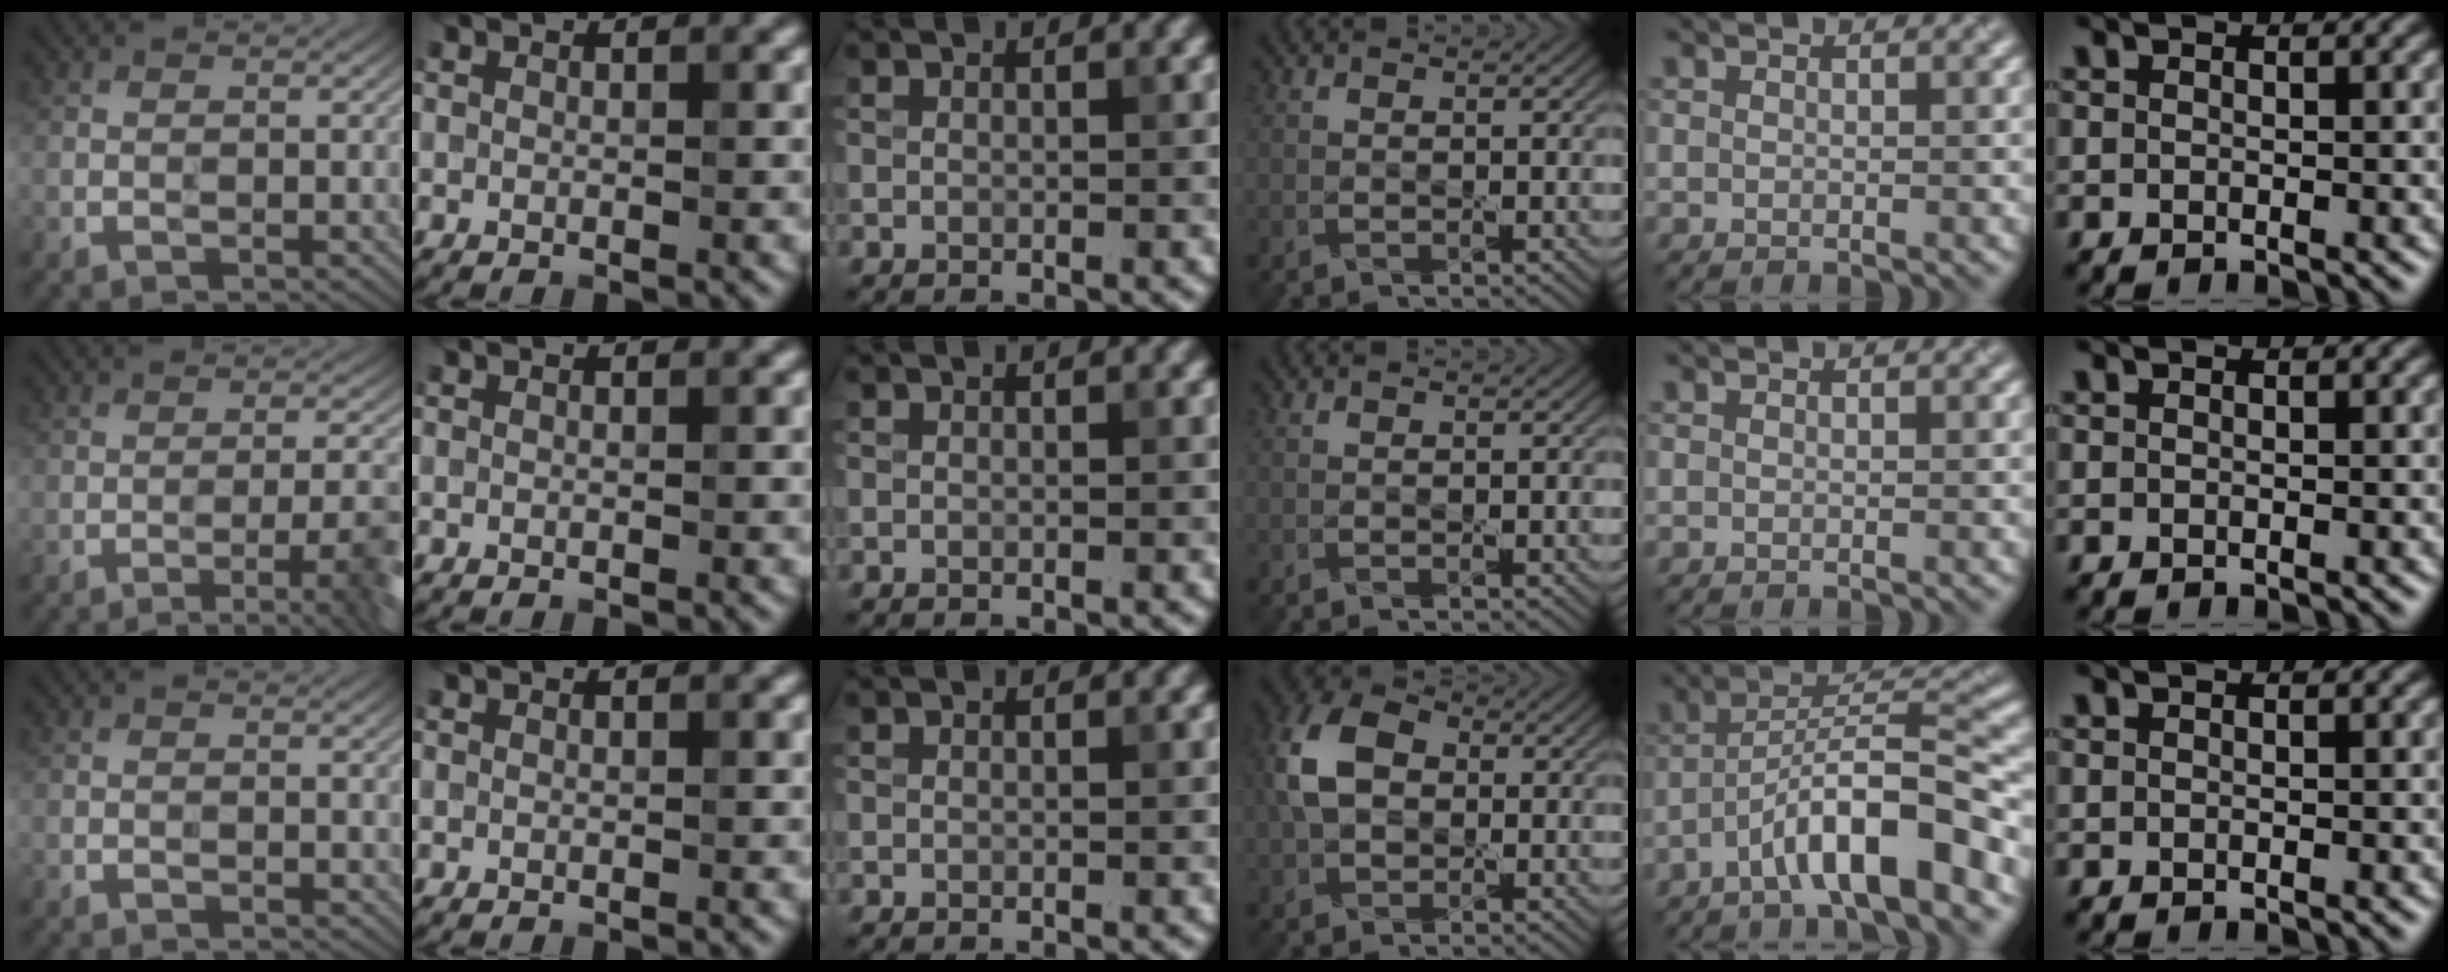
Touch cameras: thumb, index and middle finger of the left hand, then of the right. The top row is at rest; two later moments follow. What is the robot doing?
{"motion": "cut", "object": "origami paper"}